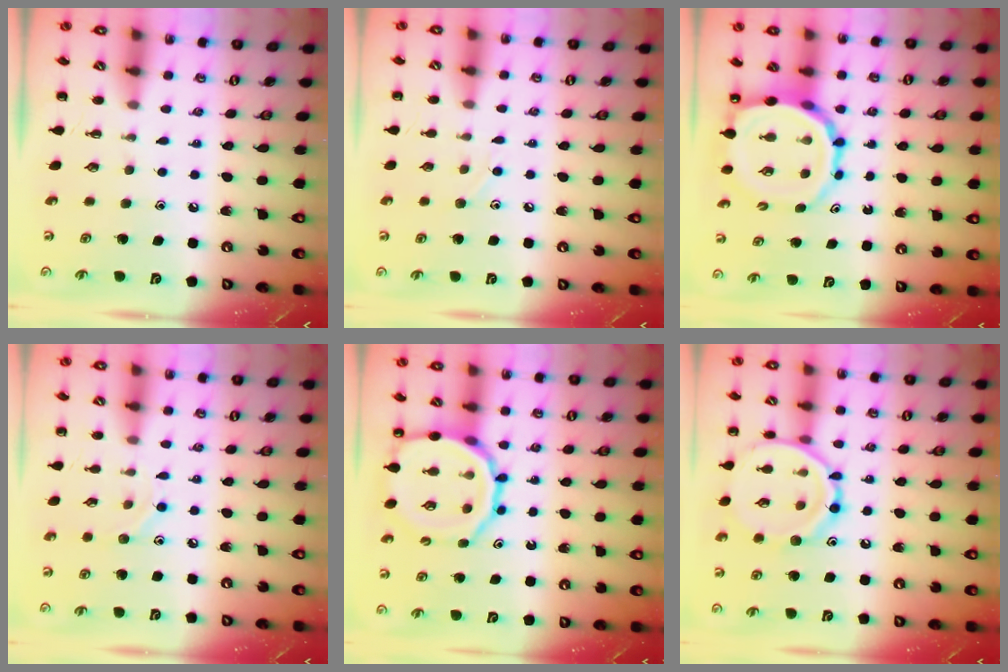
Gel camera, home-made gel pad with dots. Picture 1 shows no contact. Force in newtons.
{"total": 5.3, "press": 5.0, "slide": 1.8}
{"total": 12.8, "press": 12.3, "slide": 3.5}
{"total": 6.7, "press": 6.6, "slide": 1.1}
{"total": 15.4, "press": 15.2, "slide": 2.4}
{"total": 14.3, "press": 14.2, "slide": 0.8}